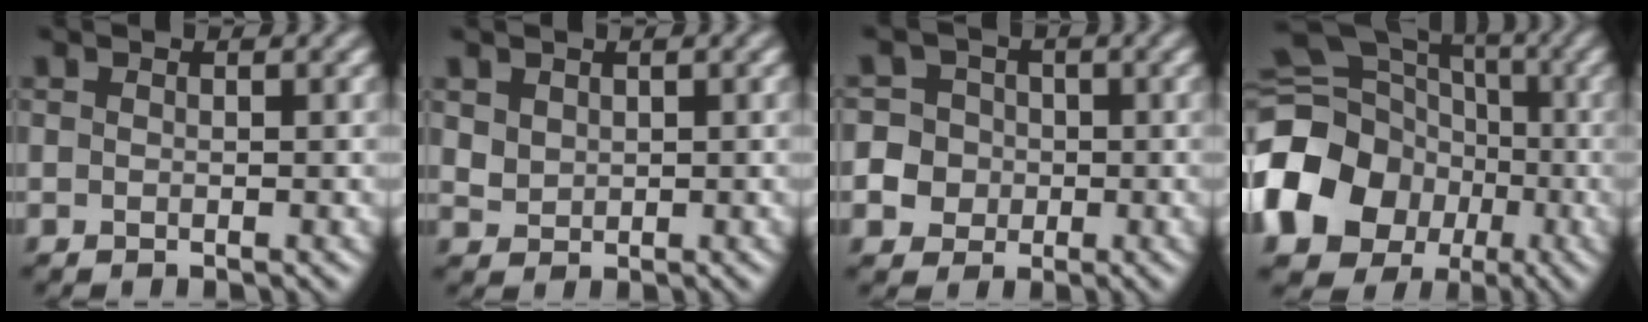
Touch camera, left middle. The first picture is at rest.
{"total": 1.5, "force": [0.8, 1.2, 0.5], "torque": [-0.012, -0.003, 0.022]}
{"total": 8.1, "force": [-1.1, 7.7, 2.3], "torque": [-0.049, 0.020, -0.036]}
{"total": 17.5, "force": [-5.0, 15.0, 7.4], "torque": [-0.168, -0.025, -0.116]}